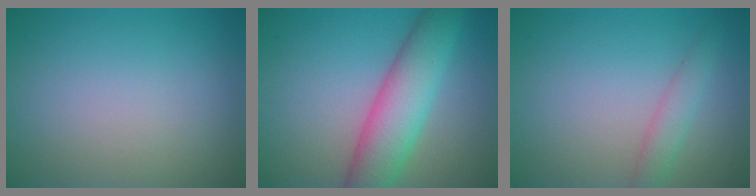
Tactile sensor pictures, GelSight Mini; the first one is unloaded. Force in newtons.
{"total": 6.7, "press": 6.7, "slide": 0.2}
{"total": 1.9, "press": 1.9, "slide": 0.2}